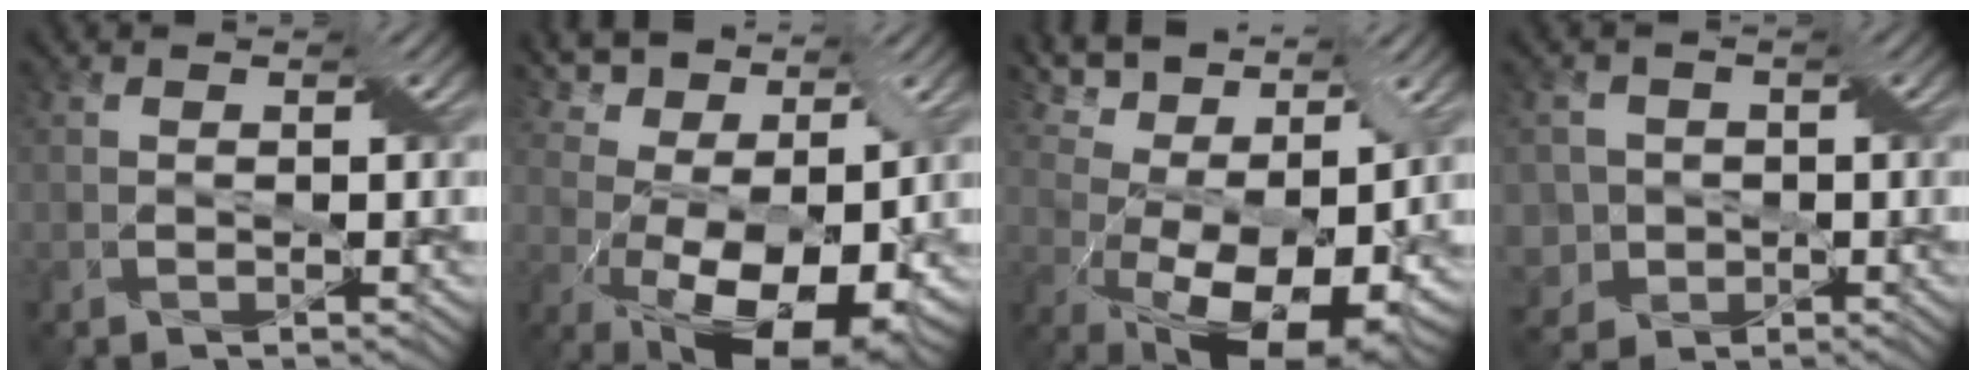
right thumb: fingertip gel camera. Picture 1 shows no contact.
{"total": 14.2, "force": [4.3, 7.6, 11.2], "torque": [-0.222, 0.005, 0.093]}
{"total": 15.4, "force": [5.5, 7.8, 12.1], "torque": [-0.234, 0.021, 0.110]}
{"total": 4.6, "force": [-0.9, 4.5, 0.7], "torque": [-0.029, 0.003, -0.036]}